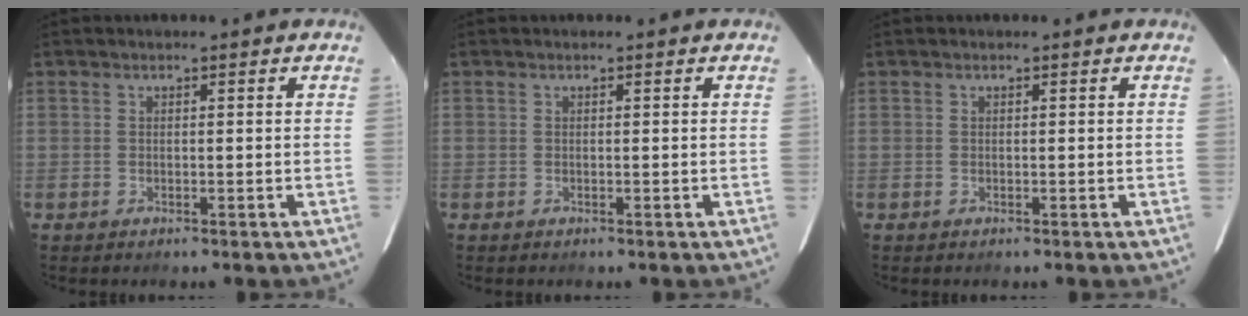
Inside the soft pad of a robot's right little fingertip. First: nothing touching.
{"total": 0.0}
{"total": 0.0}